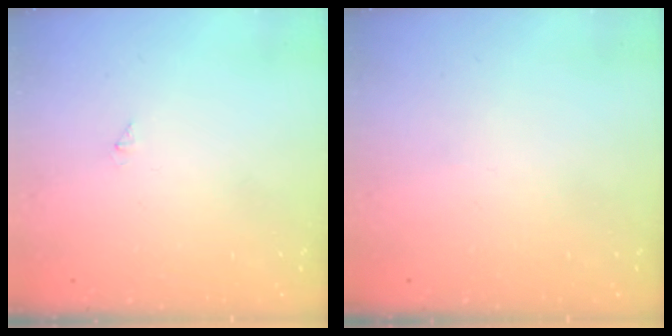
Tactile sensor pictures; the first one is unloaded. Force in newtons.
{"total": 0.0}